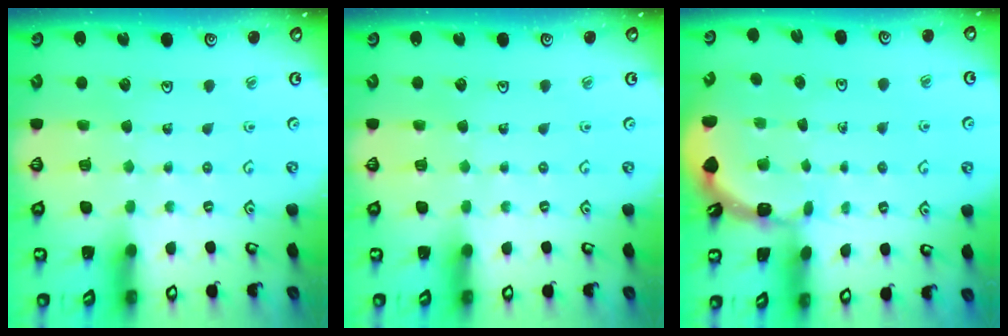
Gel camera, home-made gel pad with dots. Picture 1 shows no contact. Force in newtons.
{"total": 0.0}
{"total": 1.7, "press": 1.7, "slide": 0.1}